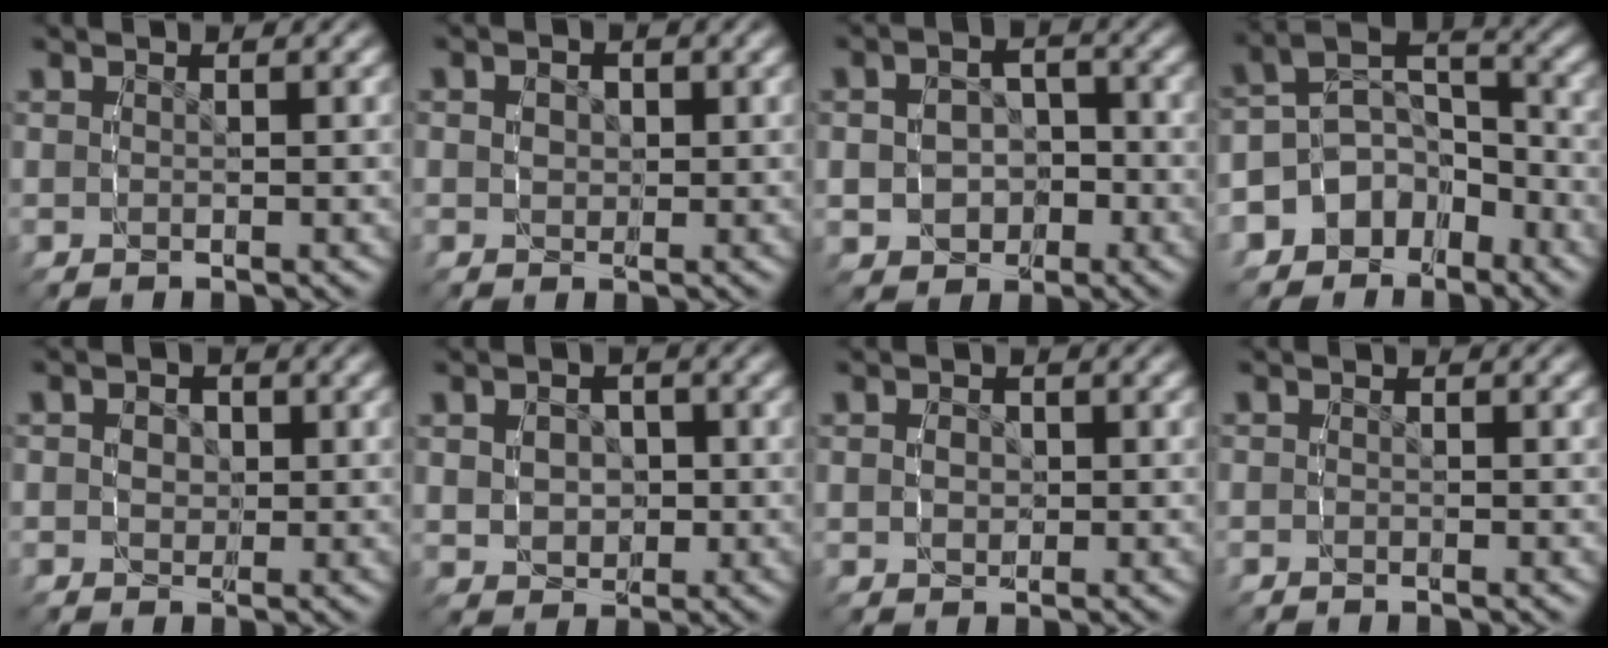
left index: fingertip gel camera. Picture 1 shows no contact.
{"total": 1.5, "force": [-1.1, 1.0, 0.2], "torque": [-0.006, -0.015, -0.013]}
{"total": 5.2, "force": [-2.0, 4.3, 2.2], "torque": [-0.031, -0.023, -0.032]}
{"total": 11.6, "force": [-5.6, 9.6, 3.3], "torque": [-0.087, -0.040, -0.108]}
{"total": 1.8, "force": [-1.2, 1.3, 0.2], "torque": [-0.007, -0.018, -0.015]}
{"total": 3.8, "force": [-1.0, 3.2, 1.8], "torque": [-0.033, -0.019, -0.012]}
{"total": 1.4, "force": [-0.8, 1.1, 0.5], "torque": [-0.012, -0.010, -0.009]}
{"total": 0.9, "force": [-0.9, -0.1, -0.2], "torque": [0.003, -0.003, -0.018]}